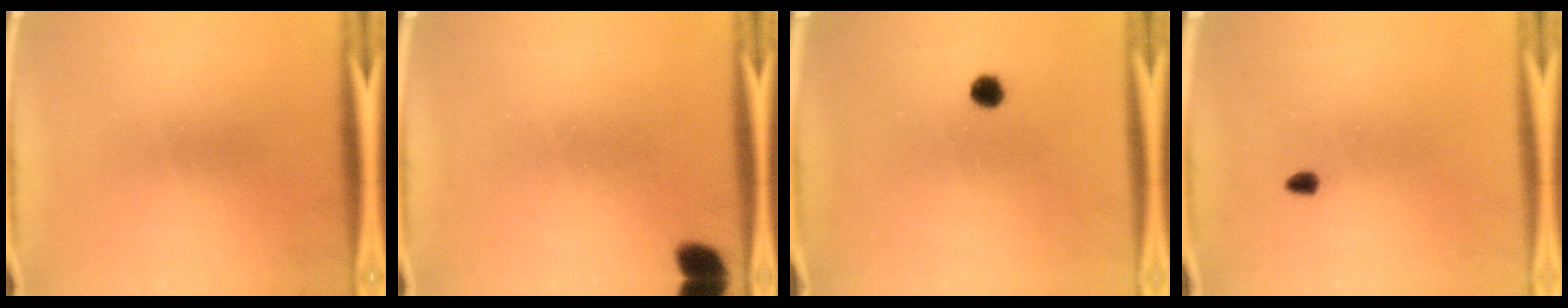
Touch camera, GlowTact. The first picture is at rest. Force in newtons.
{"total": 3.8}
{"total": 2.3}
{"total": 0.9}